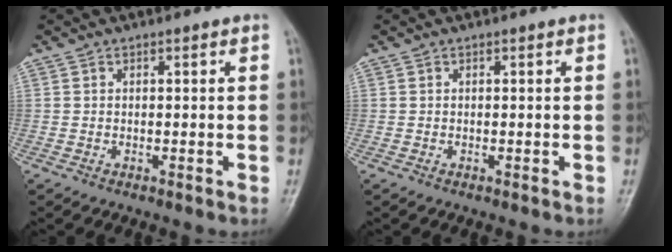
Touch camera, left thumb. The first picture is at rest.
{"total": 0.0}